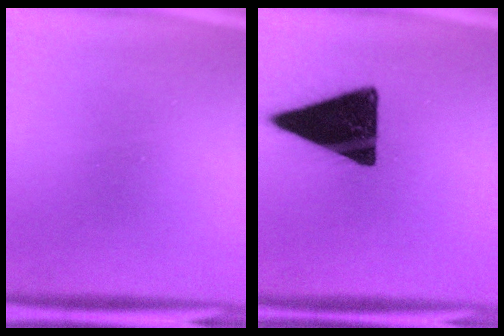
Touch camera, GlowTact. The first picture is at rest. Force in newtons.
{"total": 17.6}